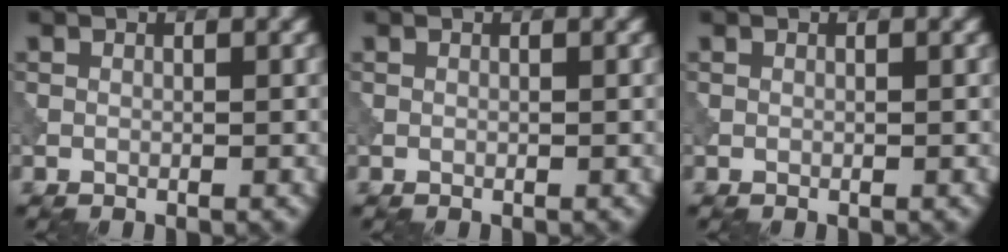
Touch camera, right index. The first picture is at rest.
{"total": 0.0}
{"total": 0.0}